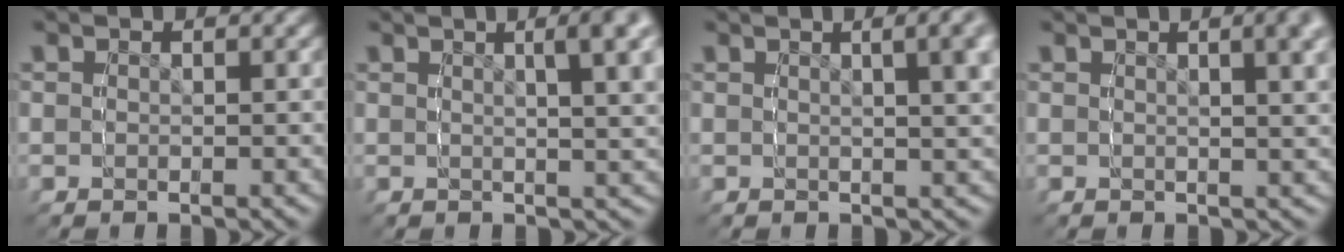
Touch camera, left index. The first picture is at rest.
{"total": 1.5, "force": [0.8, -0.9, 0.9], "torque": [0.012, 0.024, 0.011]}
{"total": 1.1, "force": [0.4, -1.0, 0.4], "torque": [0.006, 0.018, 0.006]}
{"total": 1.3, "force": [0.6, -1.2, -0.2], "torque": [0.014, 0.020, 0.007]}